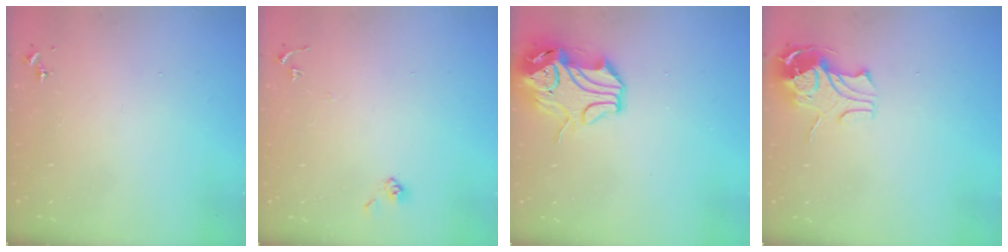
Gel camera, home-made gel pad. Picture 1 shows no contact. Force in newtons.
{"total": 5.8, "press": 5.8, "slide": 0.5}
{"total": 13.0, "press": 12.9, "slide": 1.8}
{"total": 10.8, "press": 10.7, "slide": 1.4}